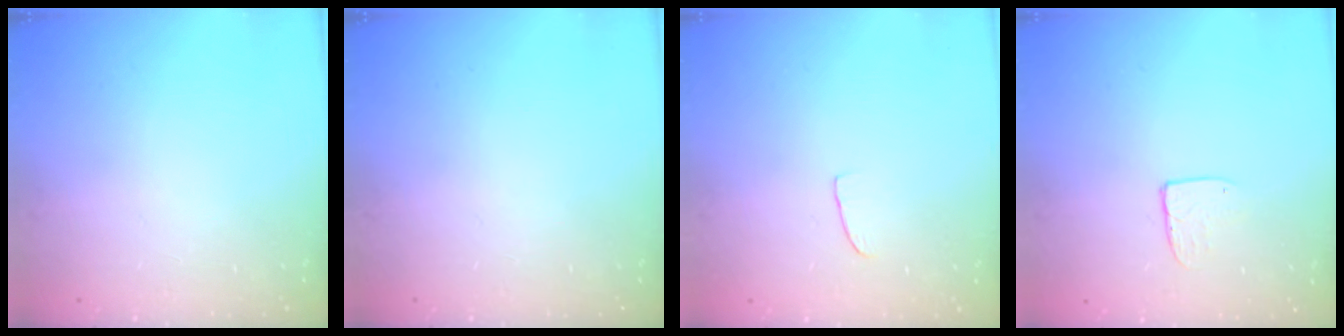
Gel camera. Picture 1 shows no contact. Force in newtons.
{"total": 0.0}
{"total": 2.6, "press": 2.6, "slide": 0.2}
{"total": 5.4, "press": 5.4, "slide": 0.4}